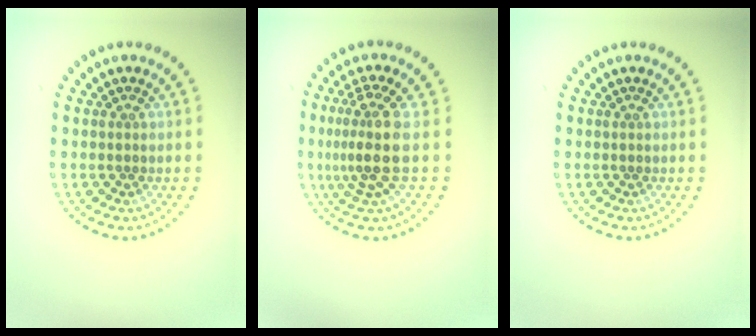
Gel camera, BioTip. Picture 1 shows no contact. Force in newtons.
{"total": 3.8, "press": 2.8, "slide": 2.5}
{"total": 0.0}